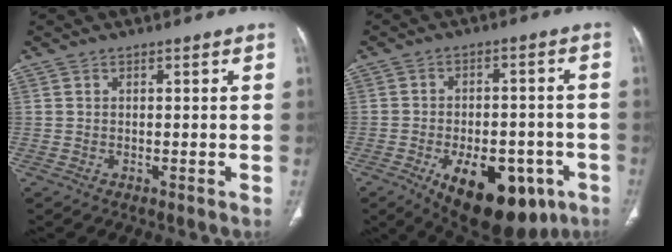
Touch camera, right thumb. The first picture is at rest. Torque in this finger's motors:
{"motor_torque": [1.63, 1.69, 0.15, -0.16, 0.38]}